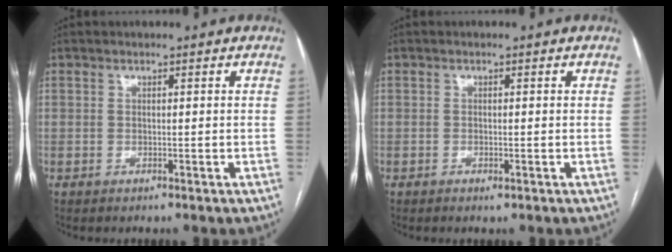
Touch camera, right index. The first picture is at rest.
{"total": 0.7, "force": [-0.4, 0.2, 0.5], "torque": [-0.006, 0.000, -0.004]}